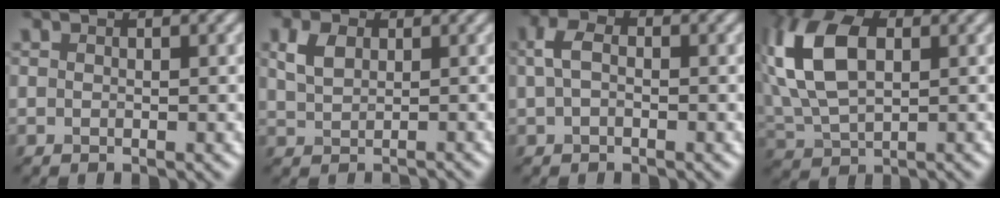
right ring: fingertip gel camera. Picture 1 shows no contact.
{"total": 1.4, "force": [0.6, 1.1, 0.6], "torque": [-0.023, 0.011, 0.031]}
{"total": 1.4, "force": [-0.1, 0.9, 1.1], "torque": [-0.038, 0.015, 0.011]}
{"total": 9.3, "force": [1.9, 5.6, 7.2], "torque": [-0.185, 0.028, 0.050]}